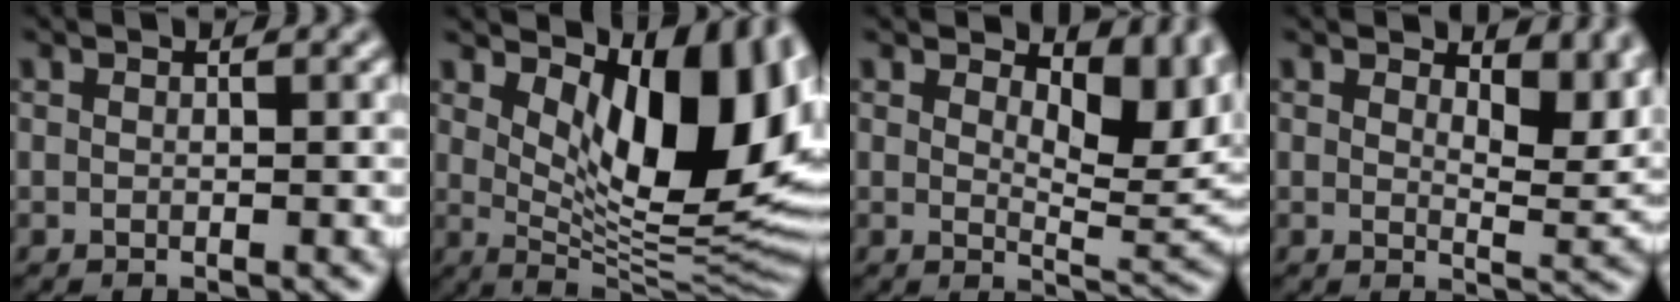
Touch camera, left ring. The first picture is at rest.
{"total": 12.9, "force": [4.3, 5.7, 10.7], "torque": [-0.140, -0.010, 0.077]}
{"total": 7.4, "force": [3.1, 3.4, 5.8], "torque": [-0.080, -0.005, 0.047]}
{"total": 5.4, "force": [3.3, 2.3, 3.7], "torque": [-0.042, -0.005, 0.045]}